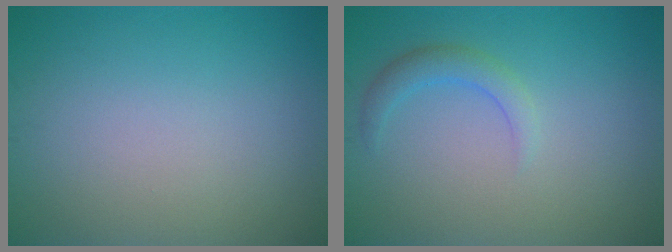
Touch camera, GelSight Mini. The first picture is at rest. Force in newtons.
{"total": 2.0, "press": 2.0, "slide": 0.1}